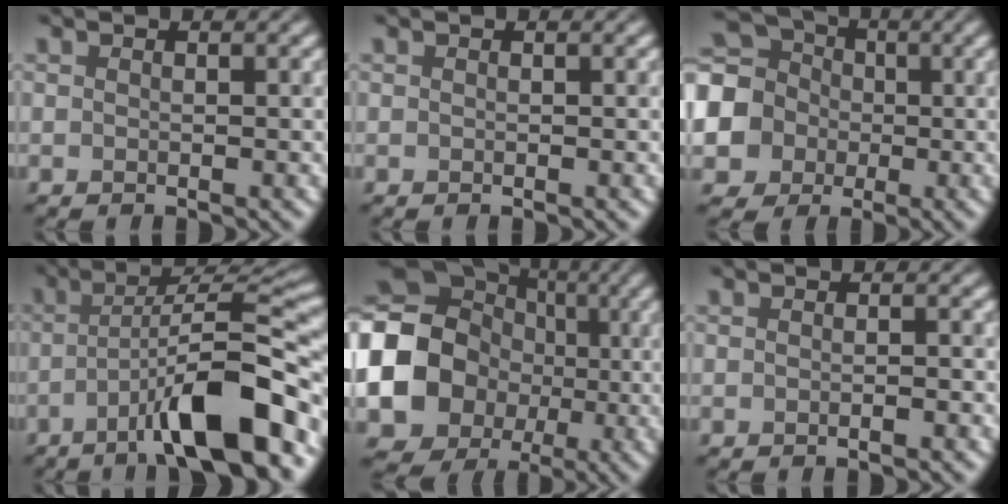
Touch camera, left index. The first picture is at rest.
{"total": 0.0}
{"total": 8.5, "force": [-0.6, 7.8, 3.2], "torque": [-0.094, 0.005, -0.039]}
{"total": 10.6, "force": [-5.4, 1.9, 8.9], "torque": [-0.126, 0.022, -0.090]}
{"total": 17.6, "force": [-1.8, 16.1, 7.0], "torque": [-0.161, -0.008, -0.076]}
{"total": 0.7, "force": [-0.5, 0.0, 0.5], "torque": [-0.003, -0.002, -0.009]}